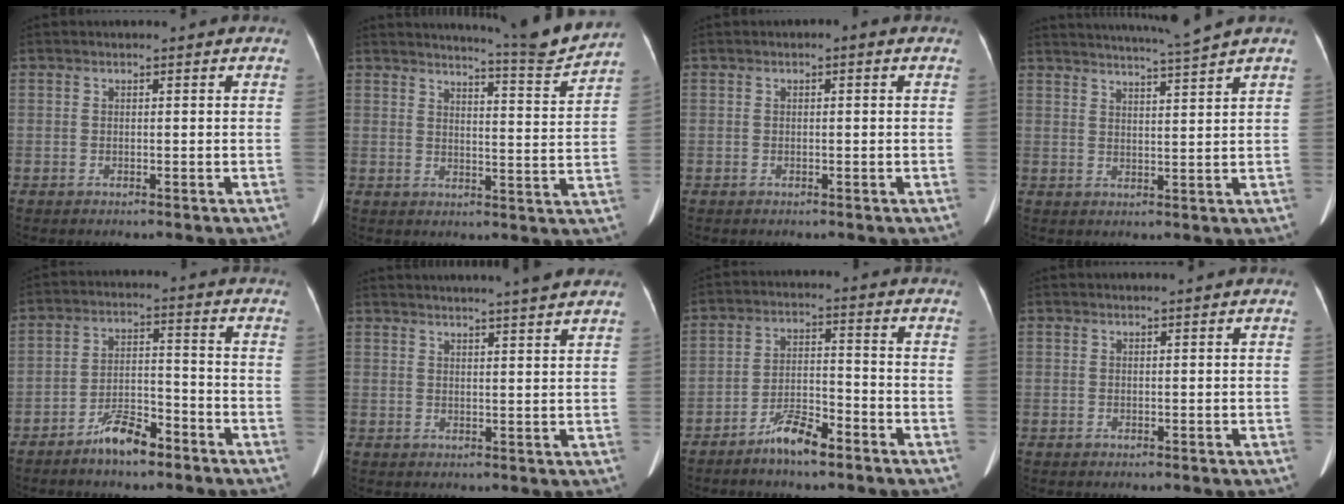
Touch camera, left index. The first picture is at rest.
{"total": 9.0, "force": [8.7, -1.8, 1.6], "torque": [-0.037, -0.048, 0.116]}
{"total": 0.7, "force": [-0.4, 0.4, 0.4], "torque": [-0.002, 0.004, -0.009]}
{"total": 7.4, "force": [6.6, -2.3, 2.5], "torque": [-0.041, -0.013, 0.101]}
{"total": 6.5, "force": [-5.2, 1.8, 3.5], "torque": [-0.072, 0.000, -0.095]}
{"total": 11.5, "force": [10.5, -0.5, 4.6], "torque": [-0.071, 0.007, 0.123]}
{"total": 6.1, "force": [-4.9, 1.2, 3.5], "torque": [-0.073, -0.003, -0.092]}
{"total": 0.0}